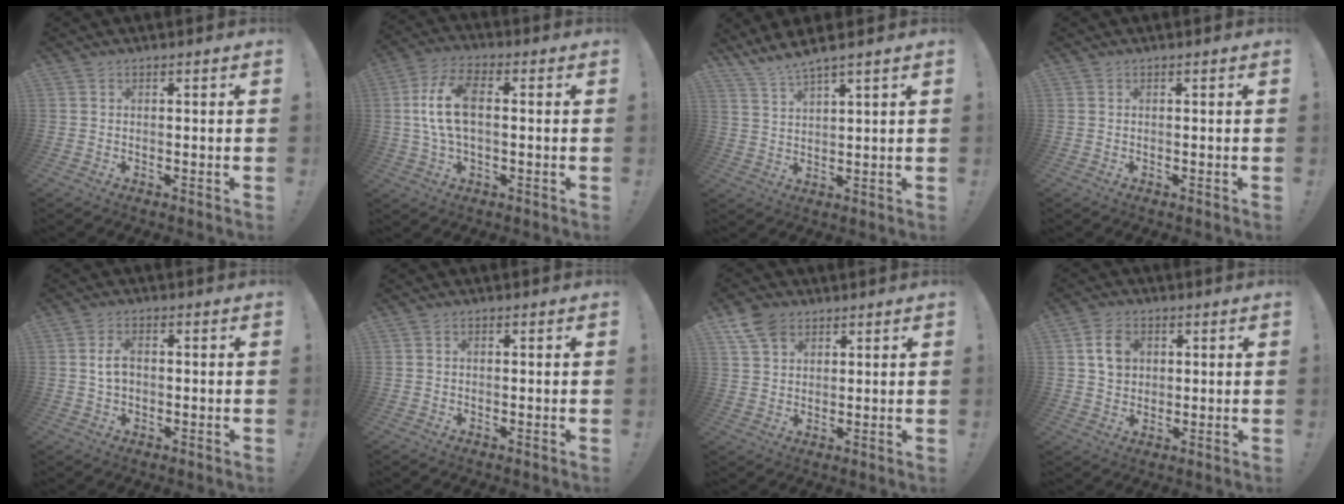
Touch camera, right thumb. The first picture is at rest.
{"total": 11.5, "force": [1.1, 5.8, 9.9], "torque": [-0.198, 0.002, 0.021]}
{"total": 5.1, "force": [4.7, -0.3, 2.1], "torque": [-0.053, -0.027, 0.086]}
{"total": 0.0}
{"total": 4.1, "force": [0.4, 2.3, 3.3], "torque": [-0.048, 0.001, 0.005]}
{"total": 0.6, "force": [0.0, 0.4, 0.4], "torque": [0.000, -0.001, -0.002]}
{"total": 8.1, "force": [4.9, 5.6, 3.1], "torque": [-0.057, -0.018, 0.098]}
{"total": 7.5, "force": [2.4, 6.0, 3.8], "torque": [-0.055, 0.004, 0.047]}